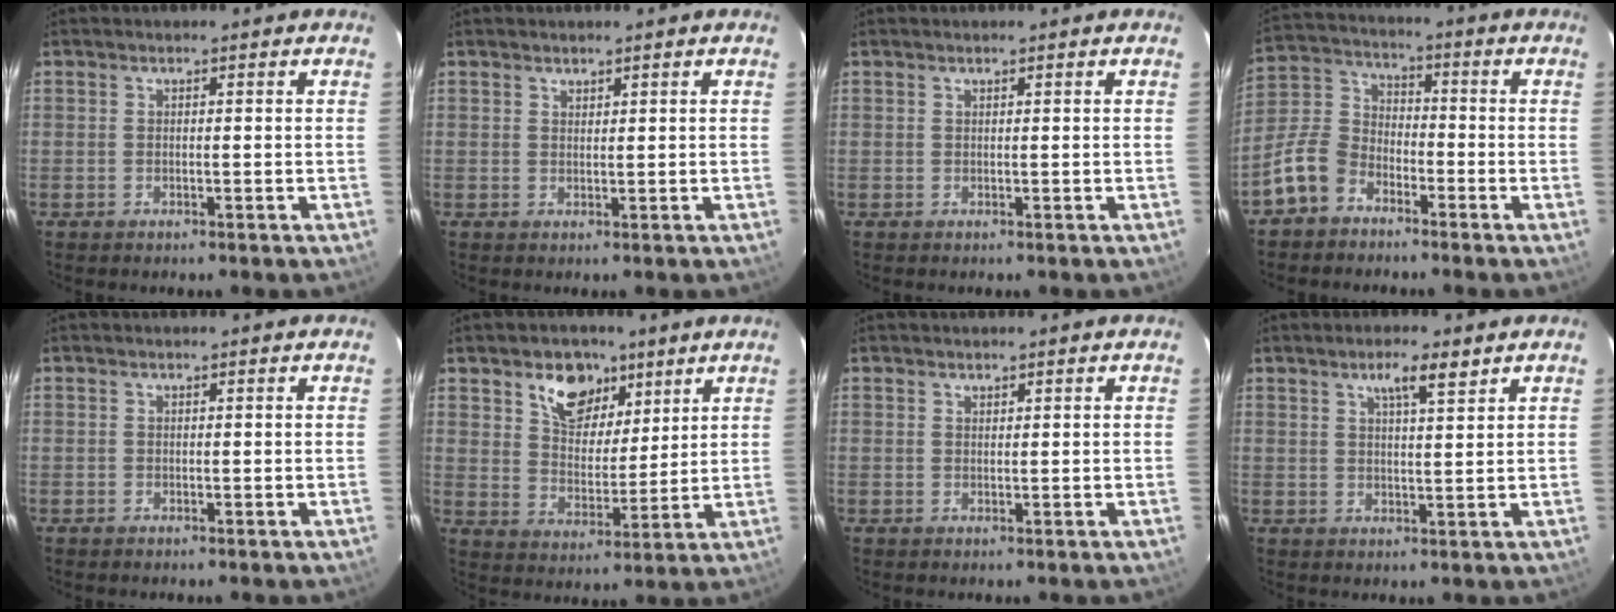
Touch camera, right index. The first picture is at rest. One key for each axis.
{"total": 0.8, "fx": 0.7, "fy": 0.4, "fz": 0.1, "tx": -0.002, "ty": 0.002, "tz": 0.014}
{"total": 0.0}
{"total": 9.7, "fx": -6.3, "fy": 6.3, "fz": 3.9, "tx": -0.097, "ty": 0.033, "tz": -0.129}
{"total": 0.0}
{"total": 10.4, "fx": 6.2, "fy": 6.5, "fz": 5.2, "tx": -0.085, "ty": 0.006, "tz": 0.111}
{"total": 0.7, "fx": 0.6, "fy": 0.3, "fz": 0.1, "tx": -0.001, "ty": 0.001, "tz": 0.011}
{"total": 4.7, "fx": 3.0, "fy": 0.8, "fz": 3.5, "tx": -0.058, "ty": 0.003, "tz": 0.050}